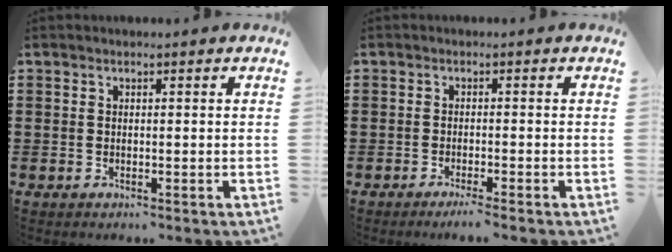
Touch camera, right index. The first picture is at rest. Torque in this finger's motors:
{"motor_torque": [-0.06, 0.06, 0.01, 0.00]}